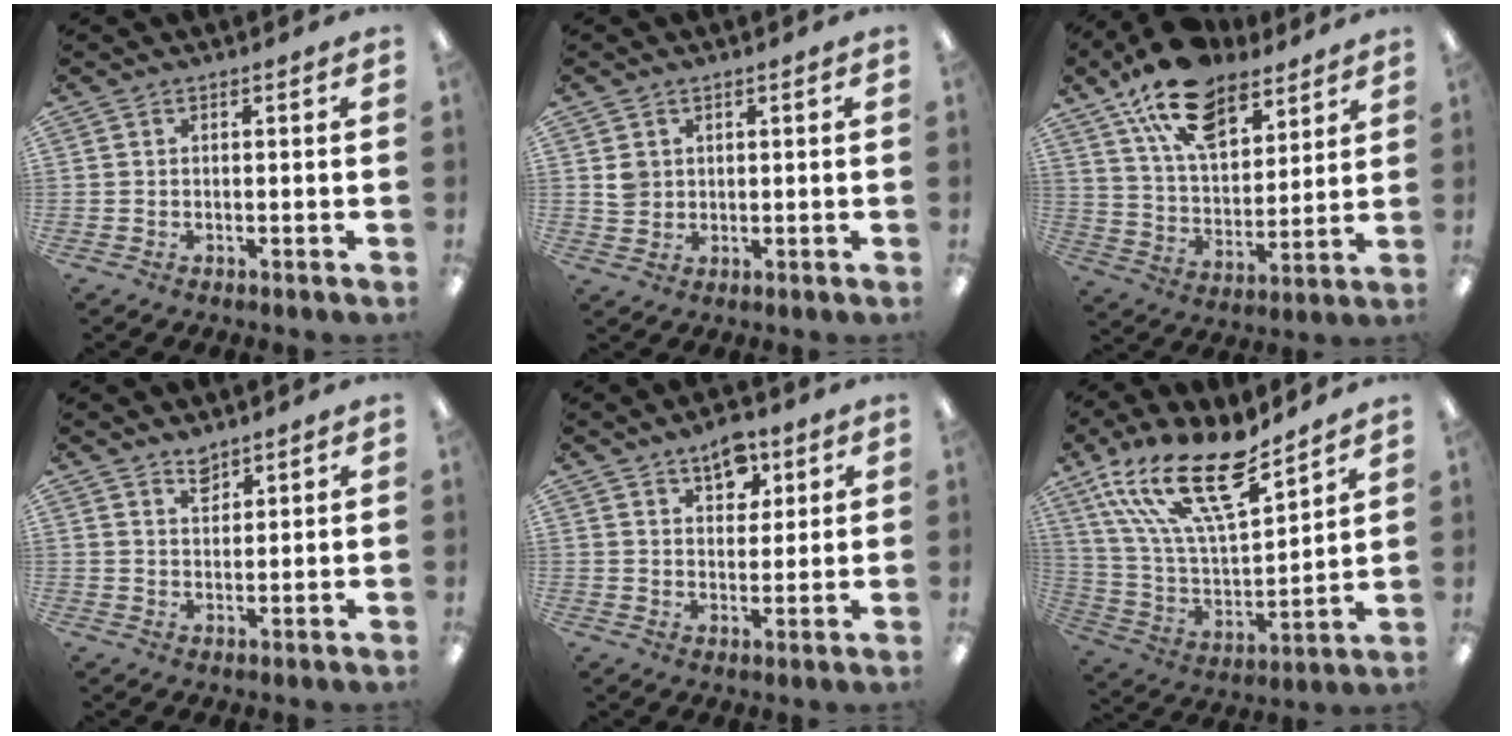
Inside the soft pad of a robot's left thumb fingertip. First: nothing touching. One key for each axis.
{"total": 3.0, "fx": 1.1, "fy": 2.8, "fz": 0.5, "tx": -0.001, "ty": -0.003, "tz": 0.018}
{"total": 17.7, "fx": 12.0, "fy": 9.0, "fz": 9.3, "tx": -0.164, "ty": -0.055, "tz": 0.217}
{"total": 3.5, "fx": 3.0, "fy": 1.4, "fz": 0.9, "tx": -0.007, "ty": -0.020, "tz": 0.054}
{"total": 7.4, "fx": 5.1, "fy": 4.2, "fz": 3.4, "tx": -0.033, "ty": -0.024, "tz": 0.086}
{"total": 22.6, "fx": 15.1, "fy": 8.1, "fz": 14.7, "tx": -0.295, "ty": -0.093, "tz": 0.260}